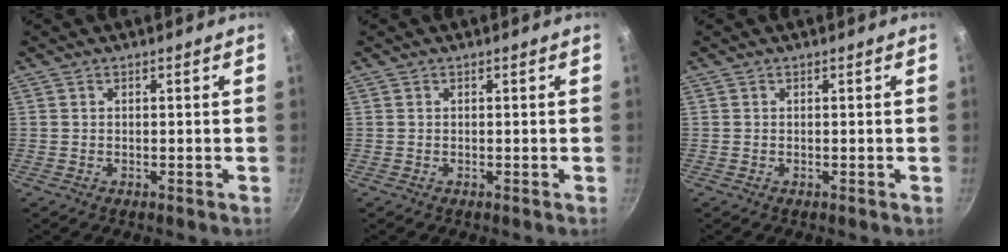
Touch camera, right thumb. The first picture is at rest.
{"total": 0.0}
{"total": 0.0}